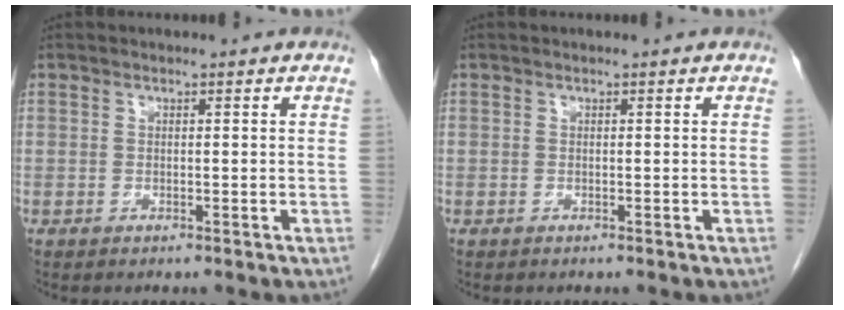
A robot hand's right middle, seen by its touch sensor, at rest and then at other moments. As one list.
[{"total": 0.0}]